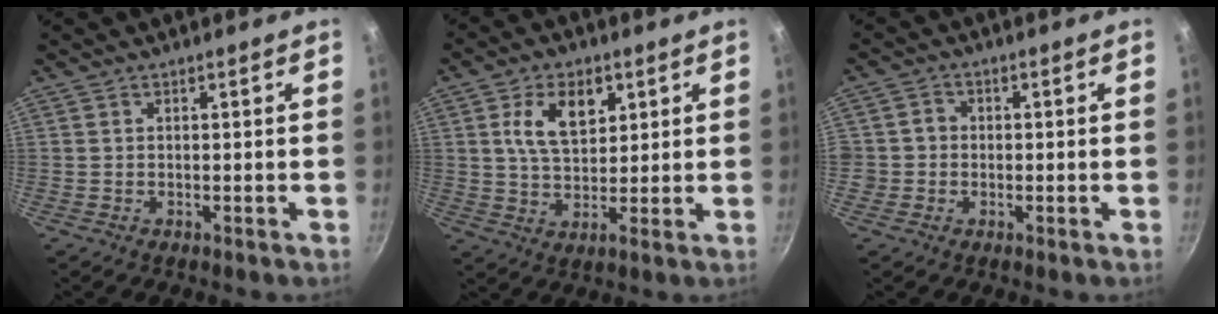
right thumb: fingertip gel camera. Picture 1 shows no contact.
{"total": 9.4, "force": [3.3, 5.7, 6.7], "torque": [-0.094, -0.009, 0.052]}
{"total": 3.1, "force": [-0.5, 3.0, 0.8], "torque": [0.005, 0.009, -0.014]}